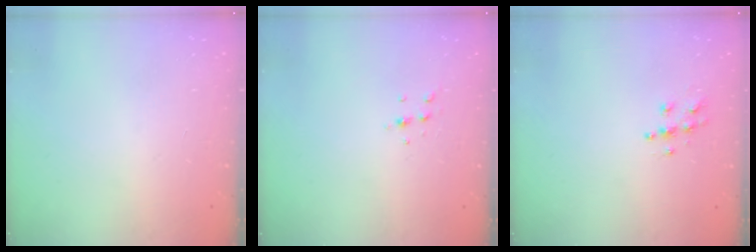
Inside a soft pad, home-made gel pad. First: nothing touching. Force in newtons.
{"total": 4.5, "press": 4.3, "slide": 1.3}
{"total": 6.6, "press": 6.6, "slide": 0.3}